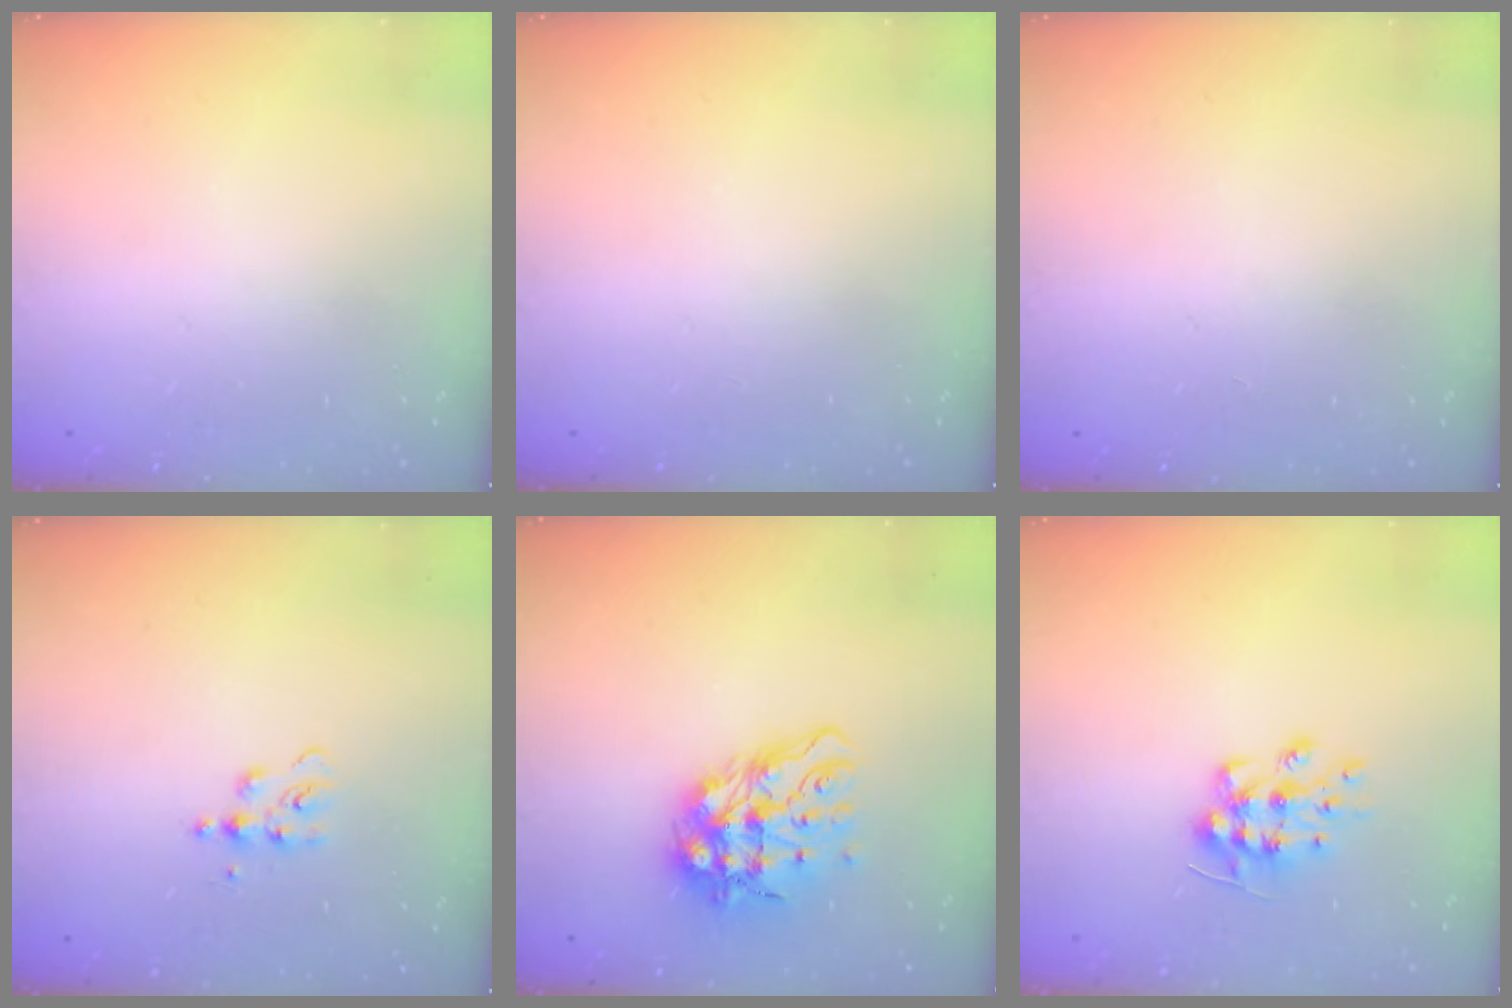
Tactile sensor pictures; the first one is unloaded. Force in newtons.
{"total": 0.0}
{"total": 0.6, "press": 0.5, "slide": 0.2}
{"total": 6.1, "press": 6.1, "slide": 0.8}
{"total": 12.9, "press": 12.8, "slide": 1.4}
{"total": 8.5, "press": 8.5, "slide": 0.3}